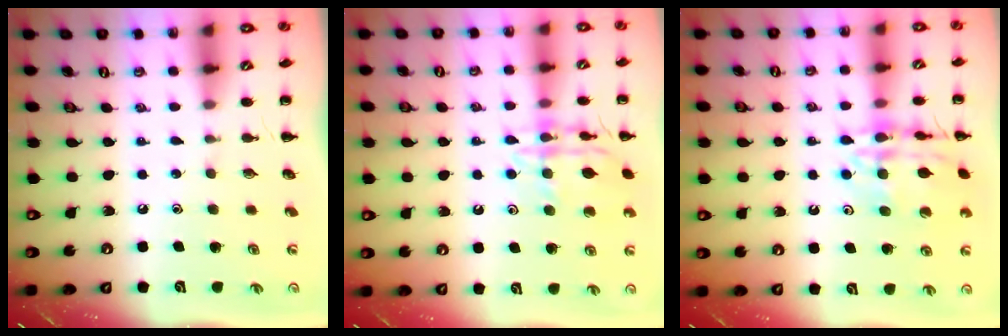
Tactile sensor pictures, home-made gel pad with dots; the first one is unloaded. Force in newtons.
{"total": 13.1, "press": 13.0, "slide": 1.1}
{"total": 15.6, "press": 15.5, "slide": 1.3}